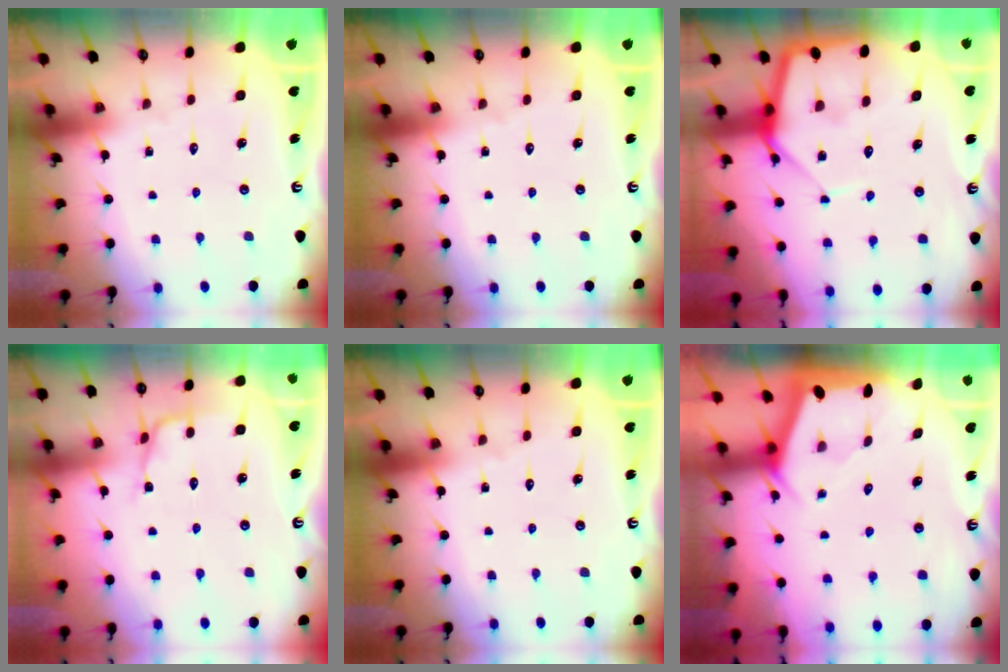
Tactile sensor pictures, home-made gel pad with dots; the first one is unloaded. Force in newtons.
{"total": 0.0}
{"total": 10.9, "press": 10.9, "slide": 0.9}
{"total": 2.8, "press": 2.8, "slide": 0.4}
{"total": 0.0}
{"total": 2.9, "press": 2.9, "slide": 0.1}